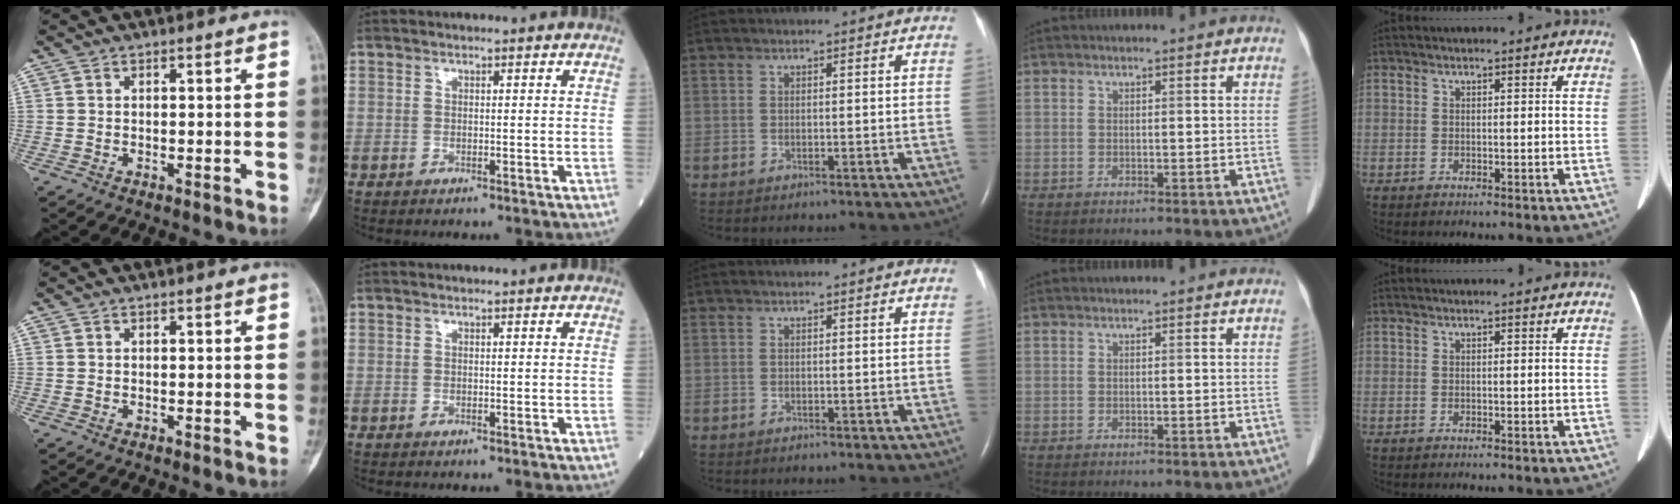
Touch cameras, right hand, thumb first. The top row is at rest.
{}